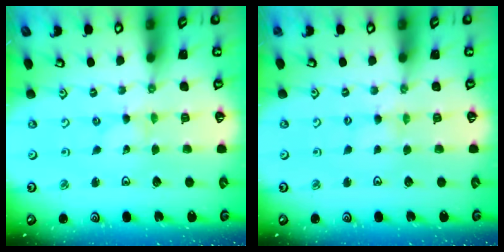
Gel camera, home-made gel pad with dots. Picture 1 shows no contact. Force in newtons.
{"total": 1.7, "press": 1.7, "slide": 0.4}